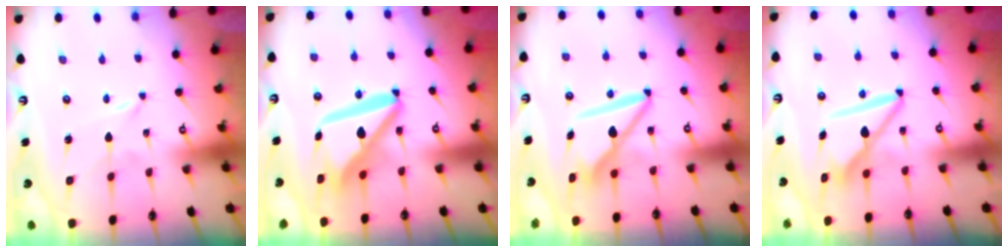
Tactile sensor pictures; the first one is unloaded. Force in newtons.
{"total": 14.6, "press": 14.5, "slide": 1.9}
{"total": 9.2, "press": 9.2, "slide": 0.8}
{"total": 8.6, "press": 8.5, "slide": 0.8}